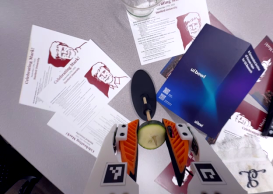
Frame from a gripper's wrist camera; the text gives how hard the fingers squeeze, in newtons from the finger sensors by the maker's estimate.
{"total": 13.6, "left": 14.0, "right": 13.2}